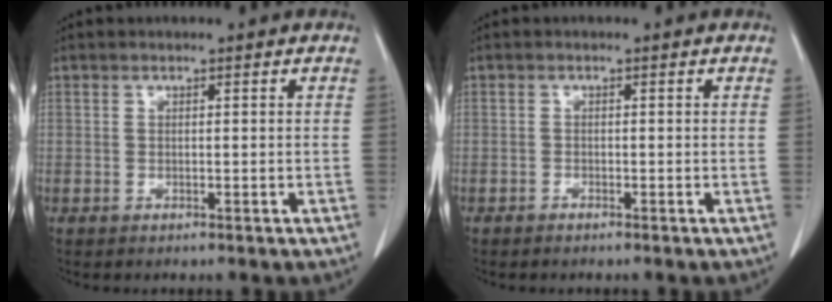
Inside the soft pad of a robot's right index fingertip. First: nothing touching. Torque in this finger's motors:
{"motor_torque": [0.05, -0.01, -0.02, 0.02]}